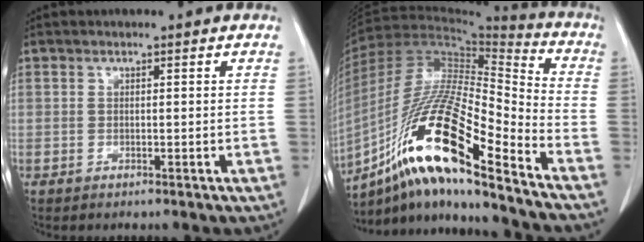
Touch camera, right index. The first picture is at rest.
{"total": 20.5, "force": [-11.9, 2.3, 16.5], "torque": [-0.336, -0.016, -0.213]}